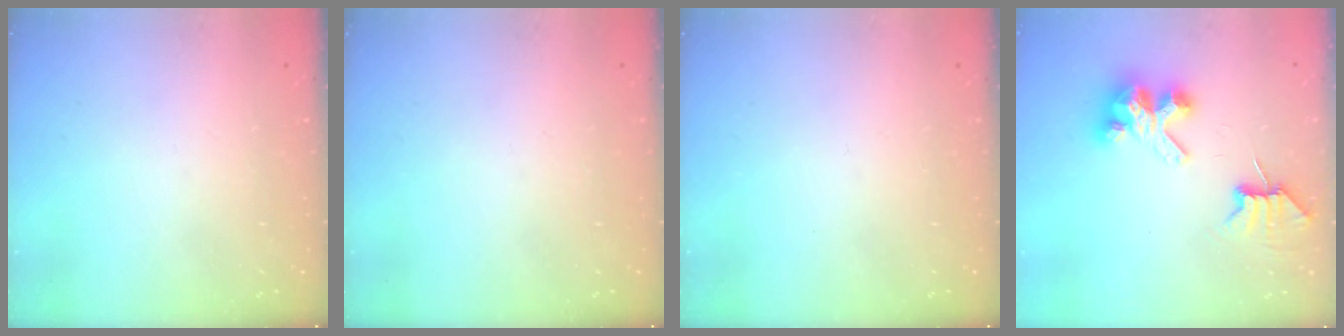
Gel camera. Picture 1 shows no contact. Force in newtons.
{"total": 0.0}
{"total": 0.0}
{"total": 7.0, "press": 7.0, "slide": 0.6}